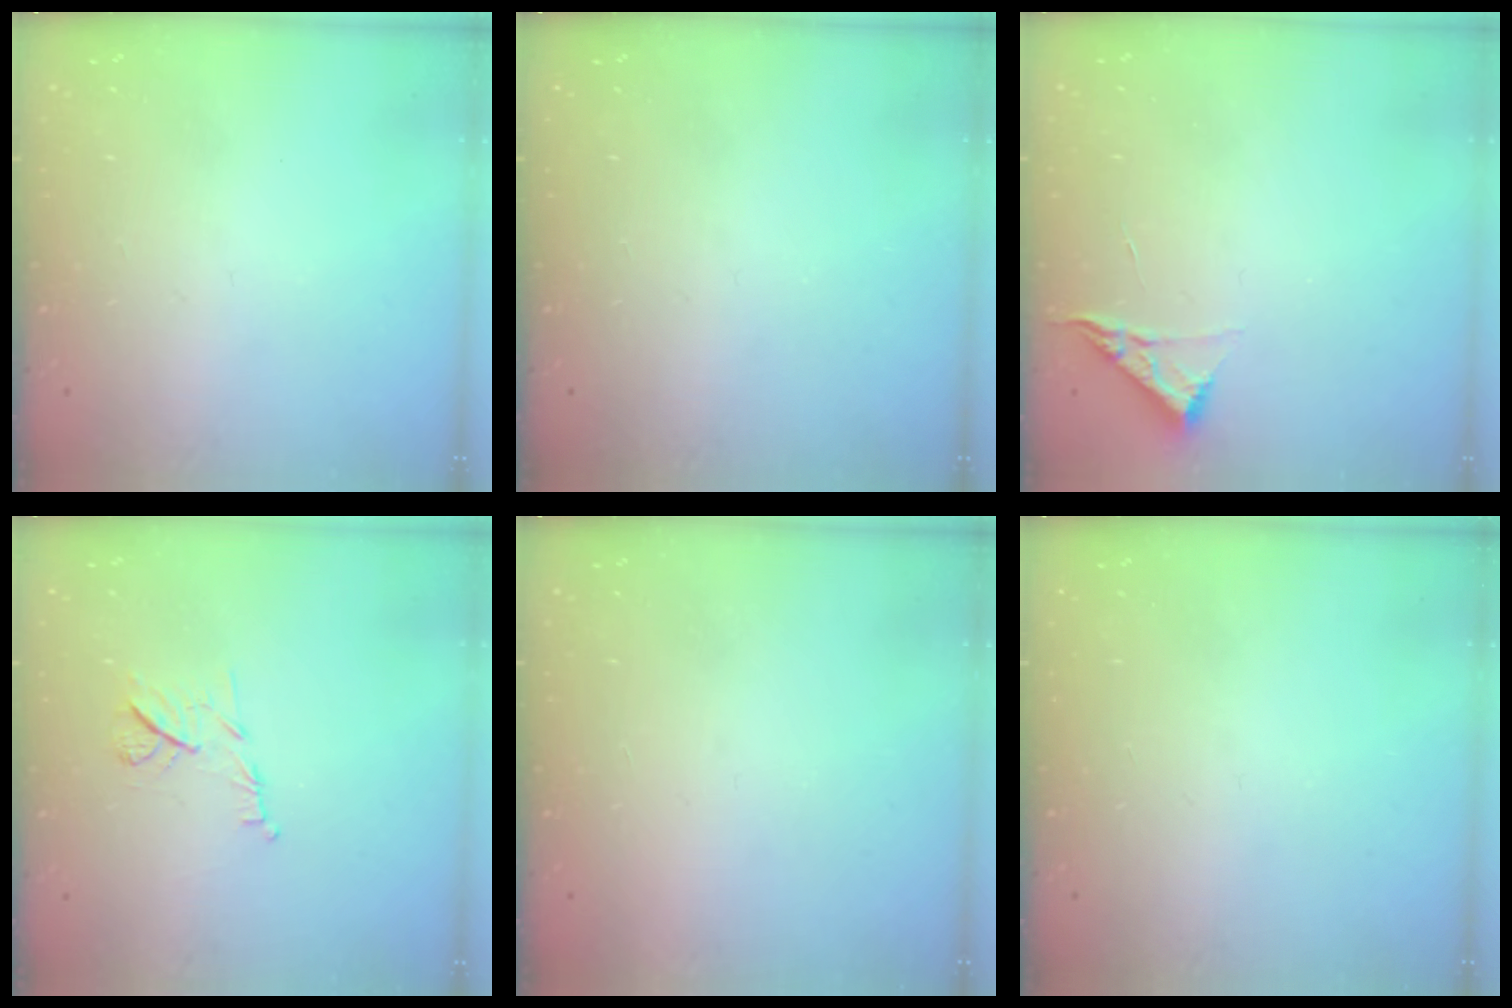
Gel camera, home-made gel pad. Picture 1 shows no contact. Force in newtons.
{"total": 0.0}
{"total": 5.1, "press": 5.0, "slide": 0.7}
{"total": 7.1, "press": 7.0, "slide": 1.0}
{"total": 1.5, "press": 1.5, "slide": 0.1}
{"total": 0.0}